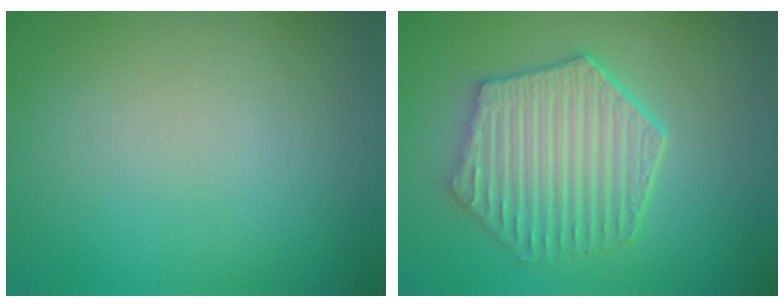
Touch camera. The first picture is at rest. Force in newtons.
{"total": 6.3, "press": 5.1, "slide": 3.8}